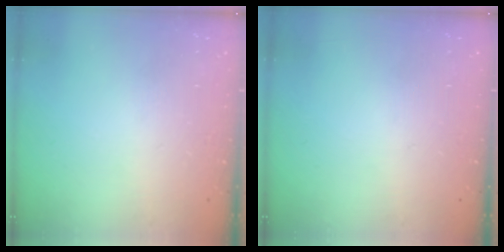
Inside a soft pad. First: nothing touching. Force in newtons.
{"total": 0.0}